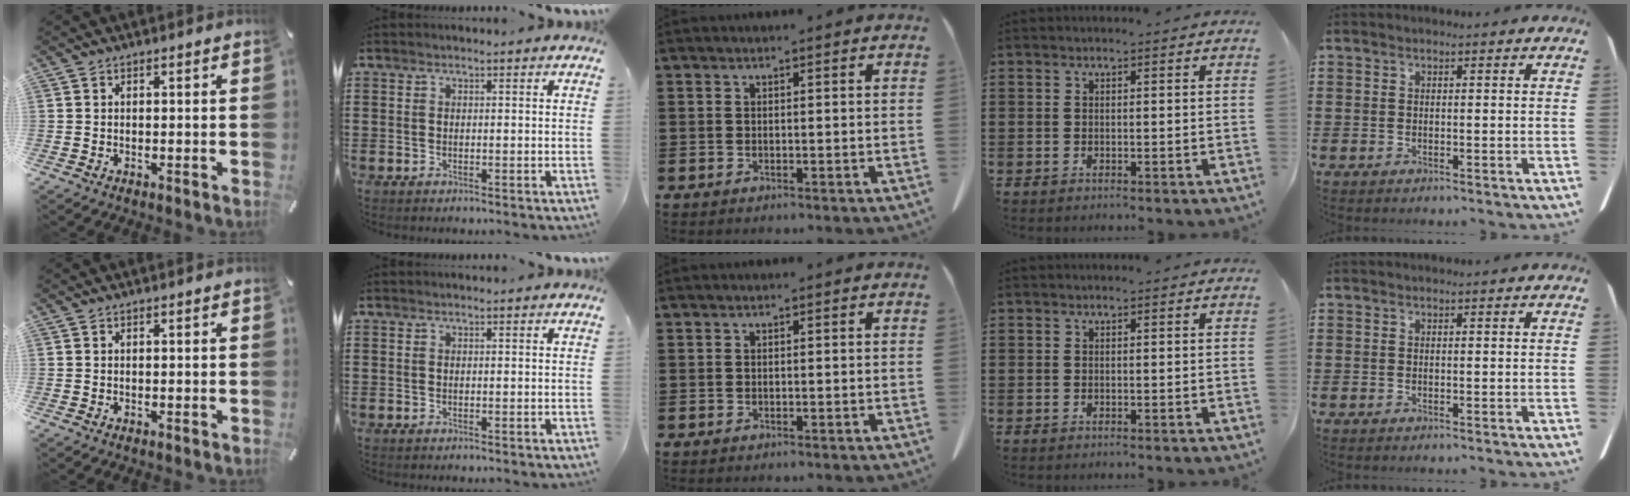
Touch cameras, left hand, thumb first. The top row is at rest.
{}